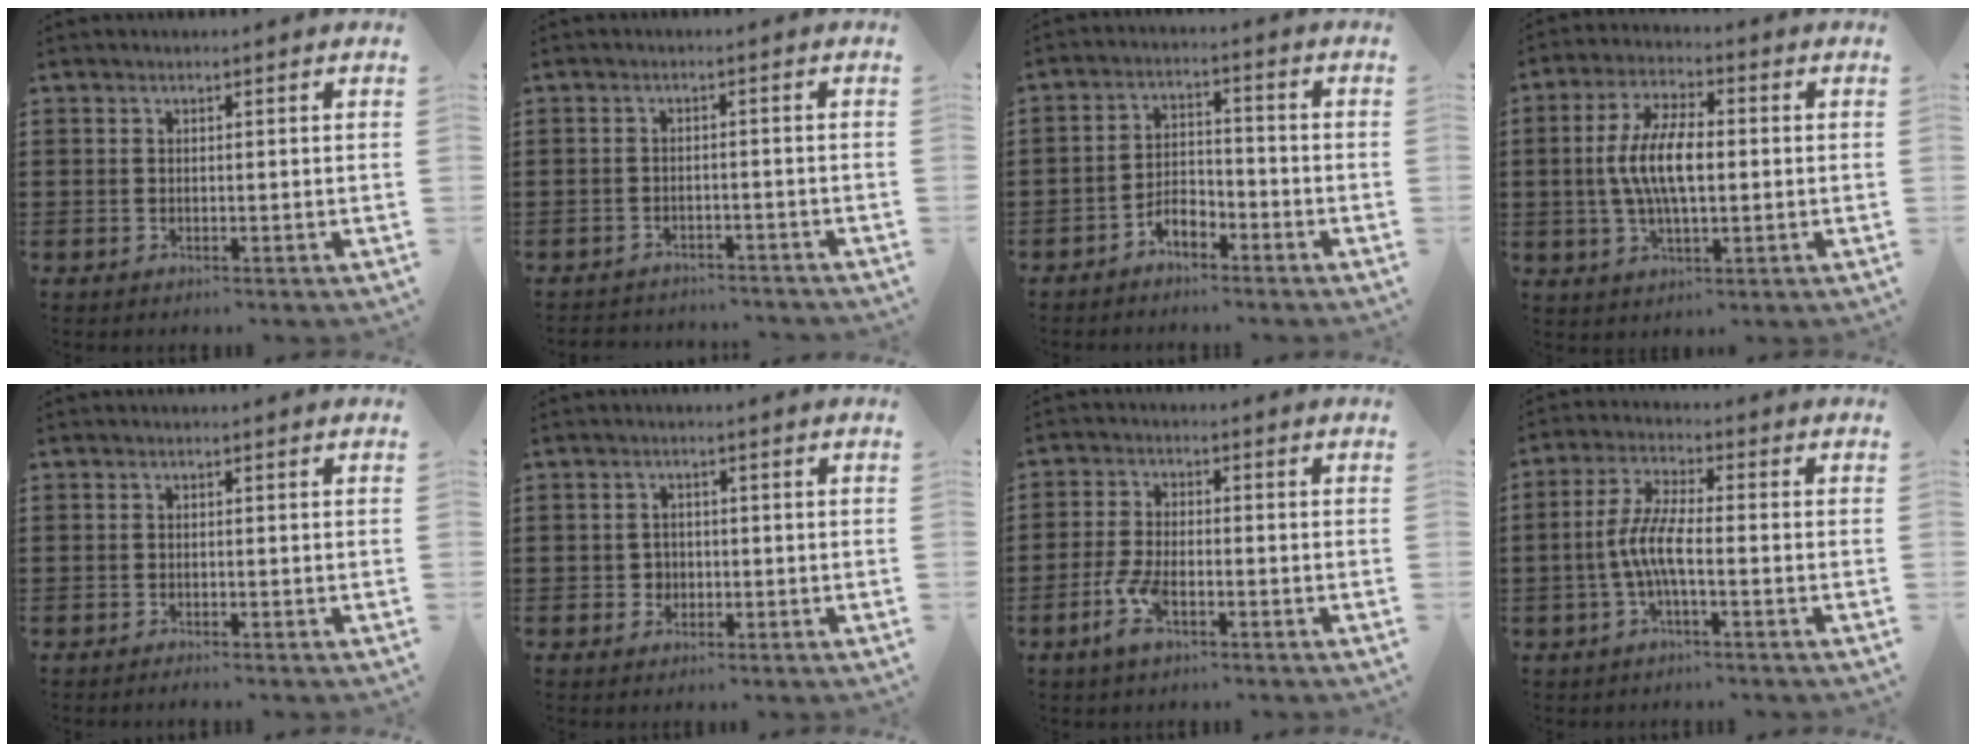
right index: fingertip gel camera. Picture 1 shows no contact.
{"total": 2.2, "force": [-2.2, 0.3, -0.1], "torque": [-0.006, 0.000, -0.048]}
{"total": 3.9, "force": [-3.1, 1.6, 1.8], "torque": [-0.035, 0.011, -0.061]}
{"total": 8.8, "force": [-0.1, 3.3, 8.1], "torque": [-0.181, -0.002, -0.012]}
{"total": 0.6, "force": [-0.6, 0.0, 0.1], "torque": [-0.004, -0.002, -0.013]}
{"total": 1.7, "force": [-0.4, 1.6, 0.4], "torque": [-0.016, 0.000, -0.010]}
{"total": 5.4, "force": [-2.6, 1.9, 4.3], "torque": [-0.113, -0.011, -0.055]}
{"total": 6.1, "force": [-1.7, 1.4, 5.7], "torque": [-0.135, -0.011, -0.040]}